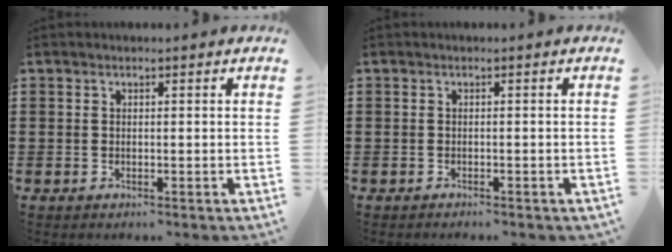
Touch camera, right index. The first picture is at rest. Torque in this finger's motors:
{"motor_torque": [0.67, 0.52, 0.18, 0.02]}